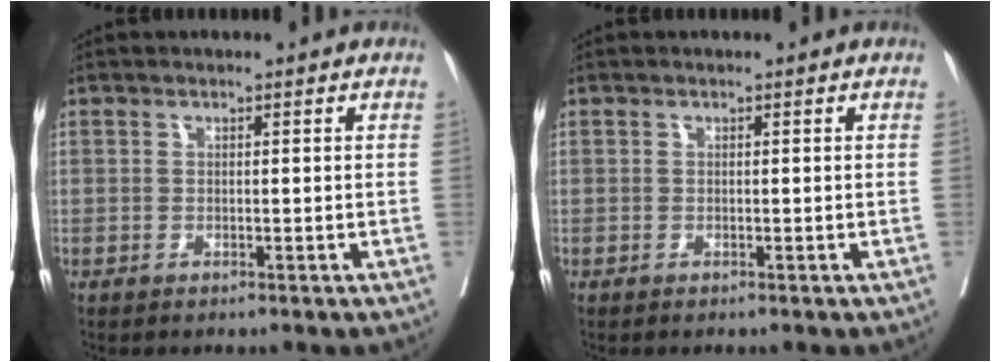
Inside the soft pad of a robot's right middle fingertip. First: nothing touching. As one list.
[{"total": 0.0}]